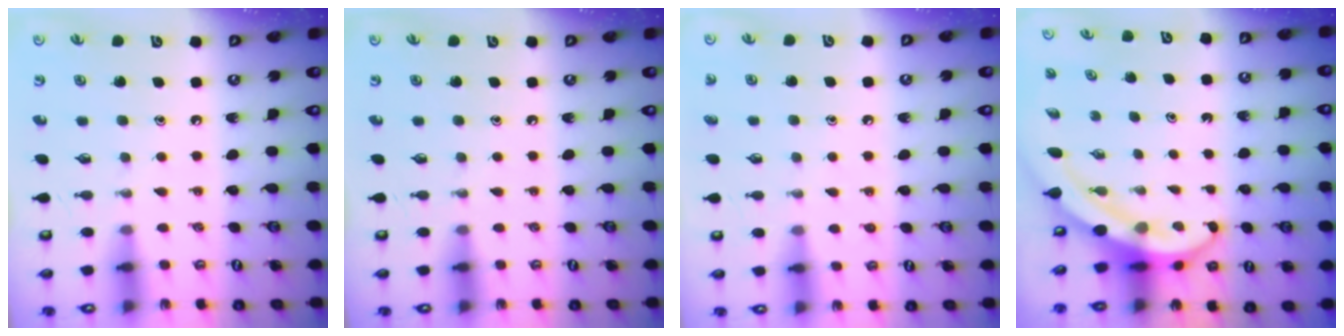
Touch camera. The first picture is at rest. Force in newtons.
{"total": 0.0}
{"total": 3.5, "press": 3.5, "slide": 0.4}
{"total": 5.8, "press": 5.7, "slide": 1.5}